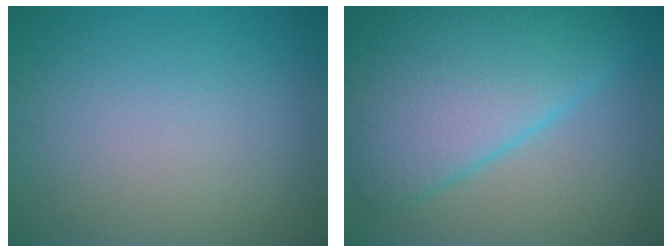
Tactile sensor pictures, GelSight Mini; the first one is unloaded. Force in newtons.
{"total": 10.1, "press": 10.1, "slide": 0.5}